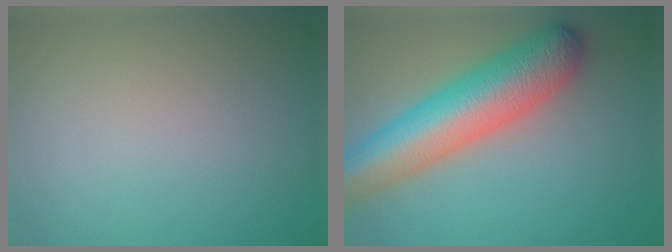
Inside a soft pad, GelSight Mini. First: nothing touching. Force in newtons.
{"total": 9.8, "press": 9.8, "slide": 0.3}